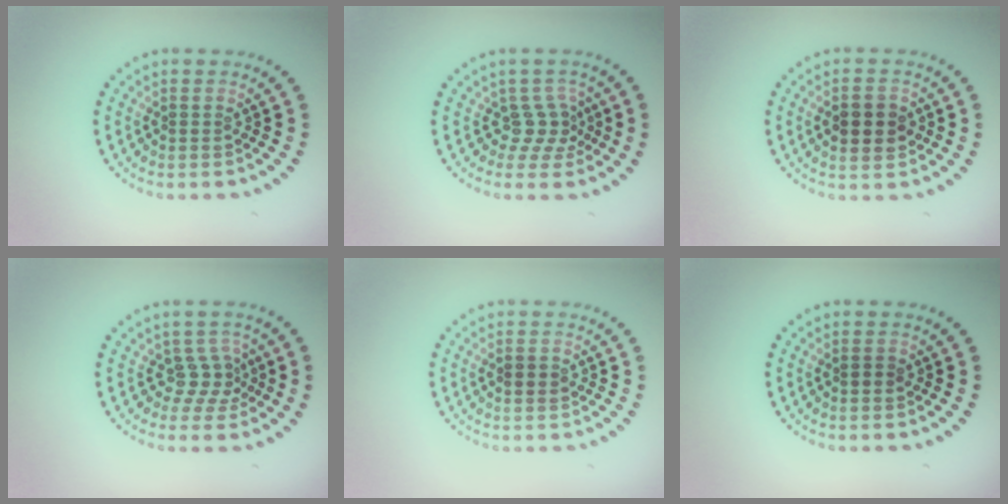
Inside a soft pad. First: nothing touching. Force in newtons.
{"total": 2.3, "press": 1.5, "slide": 1.7}
{"total": 3.7, "press": 3.7, "slide": 0.2}
{"total": 2.3, "press": 1.5, "slide": 1.7}
{"total": 1.6, "press": 1.6, "slide": 0.2}
{"total": 0.8, "press": 0.7, "slide": 0.3}